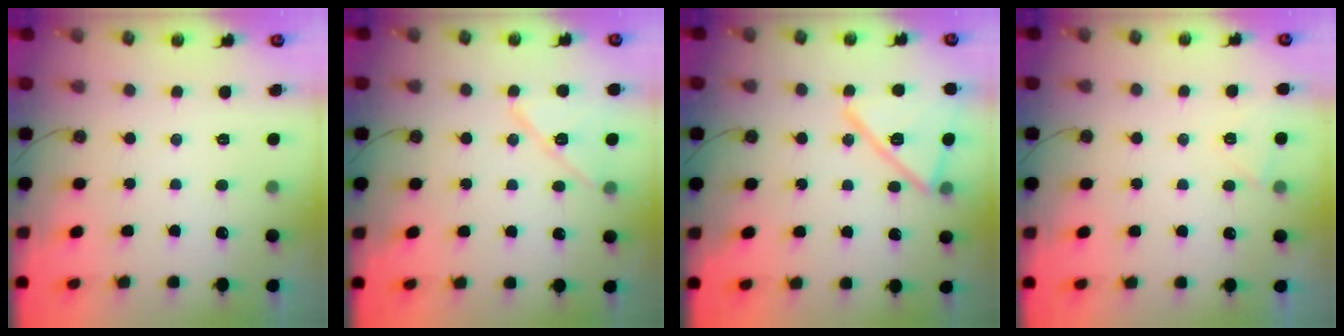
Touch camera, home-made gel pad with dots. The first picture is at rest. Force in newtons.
{"total": 11.6, "press": 11.5, "slide": 1.5}
{"total": 16.8, "press": 16.8, "slide": 0.3}
{"total": 3.9, "press": 3.6, "slide": 1.6}